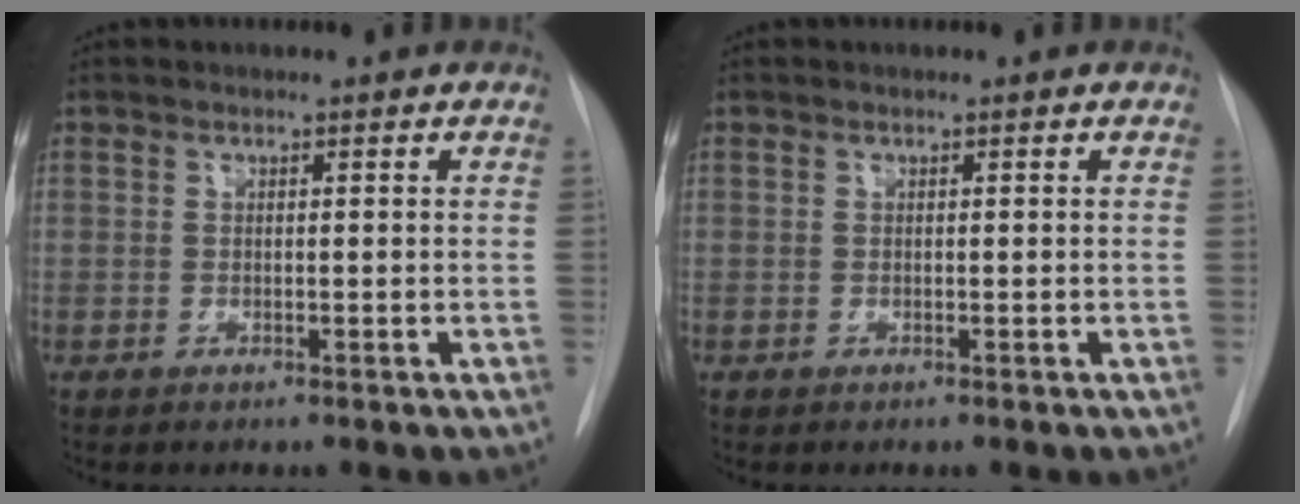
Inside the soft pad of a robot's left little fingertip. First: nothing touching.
{"total": 0.0}